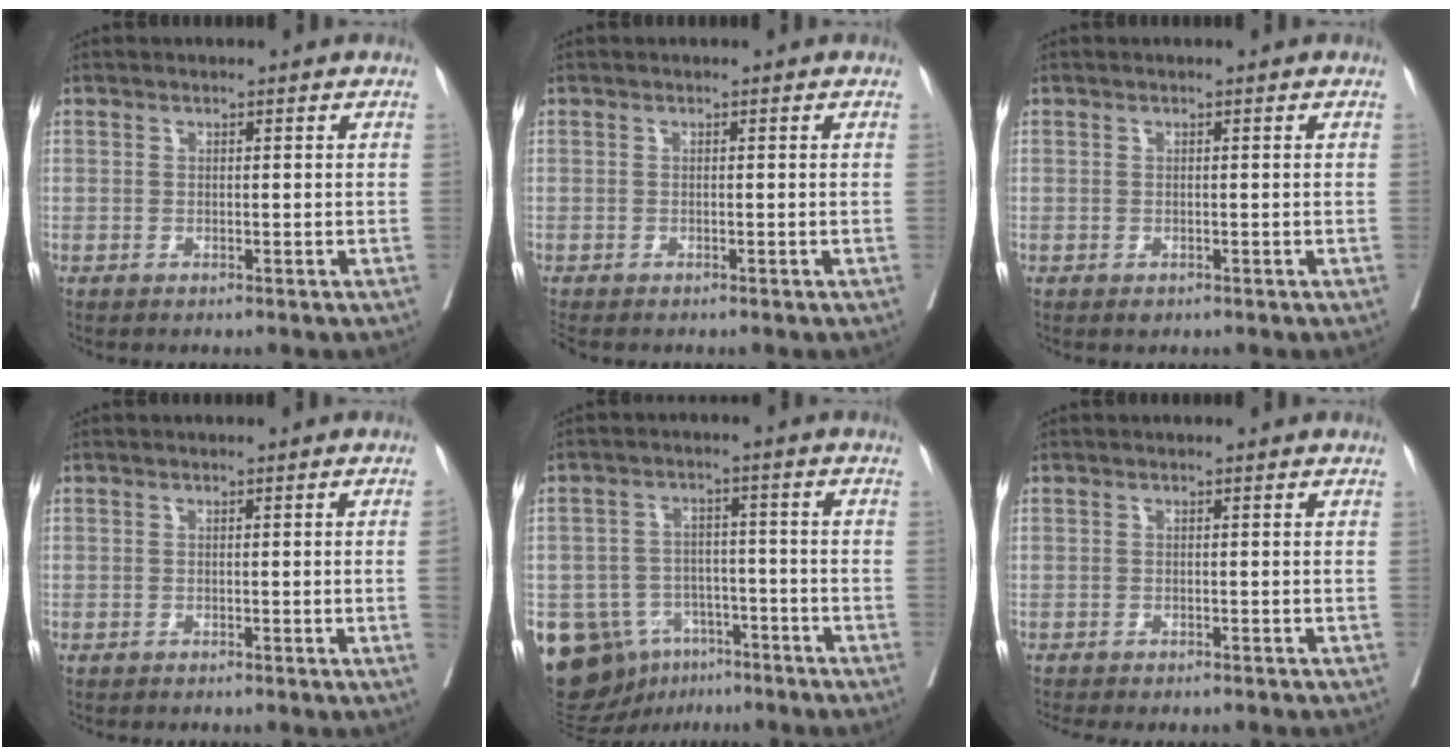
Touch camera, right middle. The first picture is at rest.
{"total": 1.6, "force": [-1.4, 0.4, 0.5], "torque": [-0.012, -0.005, -0.025]}
{"total": 0.6, "force": [-0.3, 0.5, 0.3], "torque": [-0.003, 0.002, -0.001]}
{"total": 1.3, "force": [-0.3, -0.3, 1.3], "torque": [-0.015, 0.002, -0.005]}
{"total": 13.9, "force": [-7.8, 10.3, 5.2], "torque": [-0.106, 0.027, -0.112]}
{"total": 4.4, "force": [-3.9, 0.8, 1.7], "torque": [-0.017, -0.001, -0.053]}